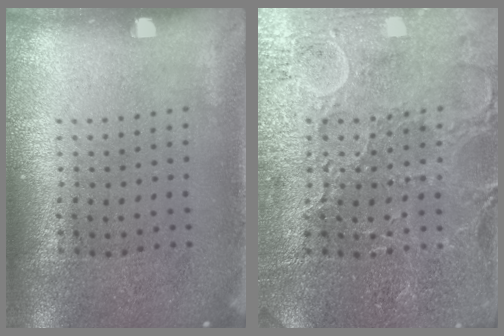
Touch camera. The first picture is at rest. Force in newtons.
{"total": 3.6, "press": 3.6, "slide": 0.7}